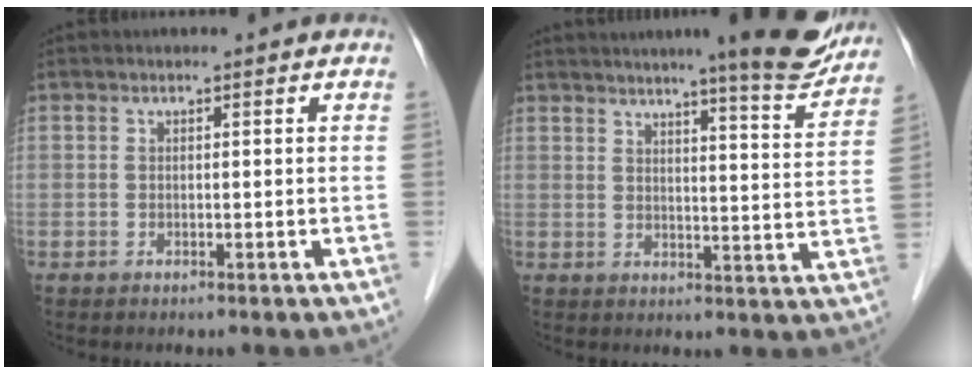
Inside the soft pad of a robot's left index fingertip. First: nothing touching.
{"total": 12.2, "force": [10.4, 0.6, 6.3], "torque": [-0.072, -0.015, 0.122]}